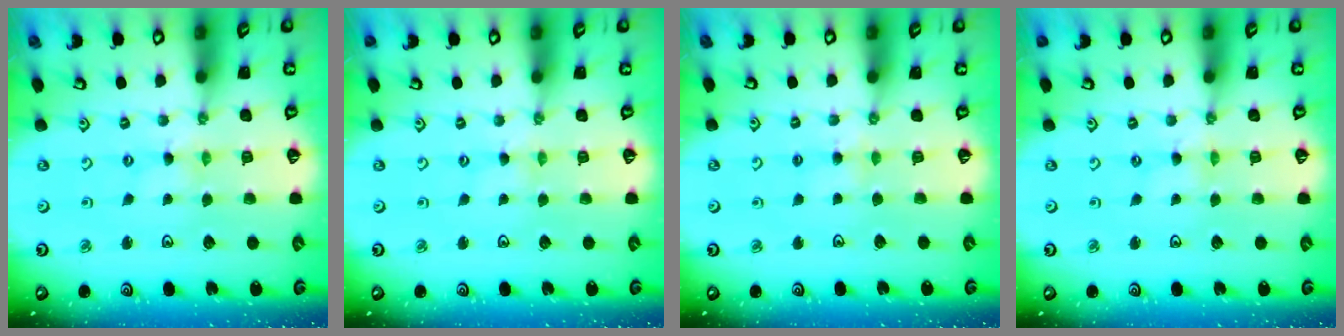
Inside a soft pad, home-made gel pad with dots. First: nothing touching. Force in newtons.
{"total": 1.0, "press": 1.0, "slide": 0.2}
{"total": 3.6, "press": 3.6, "slide": 0.5}
{"total": 0.0}